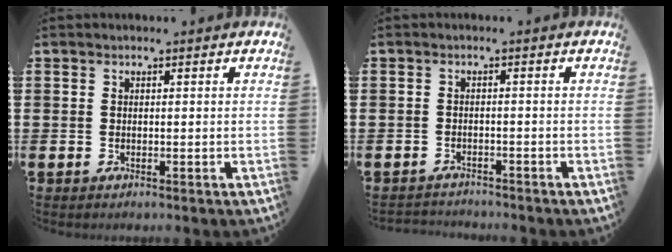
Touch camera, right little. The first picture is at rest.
{"total": 1.4, "force": [-1.4, 0.1, -0.2], "torque": [-0.001, 0.002, -0.031]}